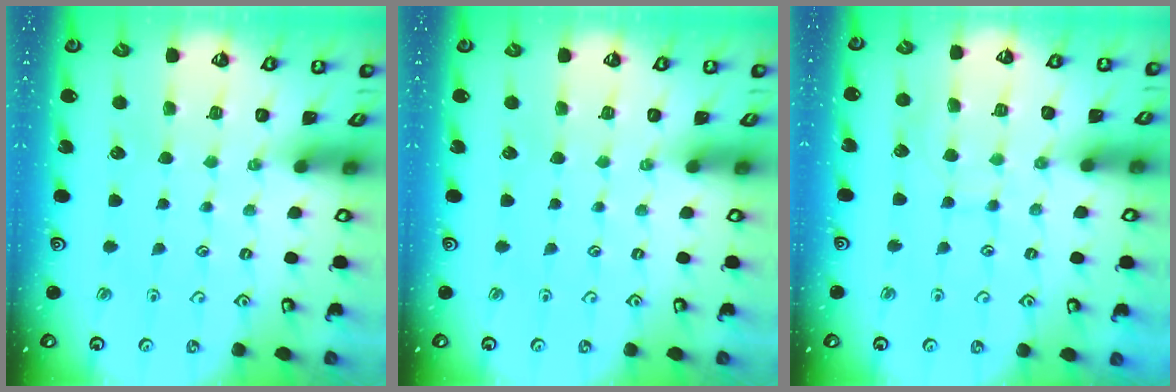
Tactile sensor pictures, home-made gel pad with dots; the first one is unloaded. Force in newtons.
{"total": 0.0}
{"total": 7.8, "press": 7.7, "slide": 0.6}